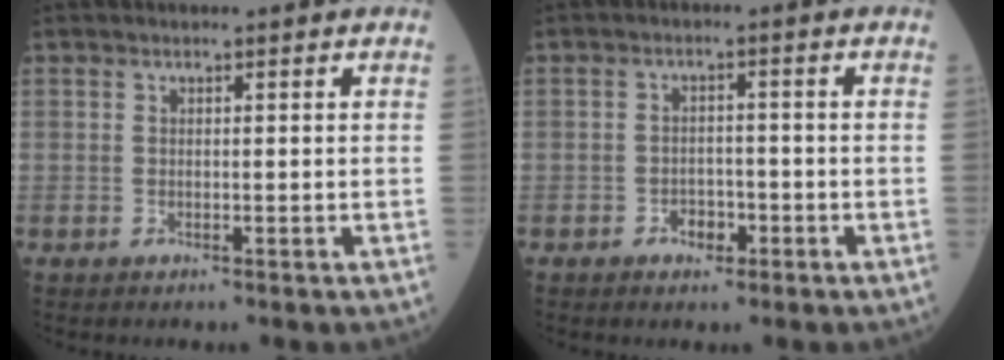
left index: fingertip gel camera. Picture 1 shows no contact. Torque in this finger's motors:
{"motor_torque": [0.12, 0.25, 0.03, 0.03]}